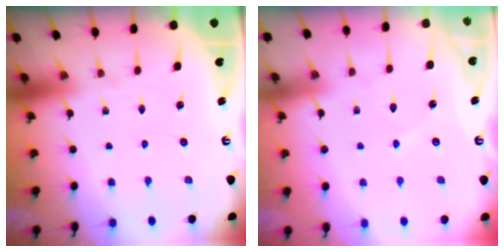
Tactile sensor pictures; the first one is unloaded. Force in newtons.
{"total": 3.0, "press": 3.0, "slide": 0.5}